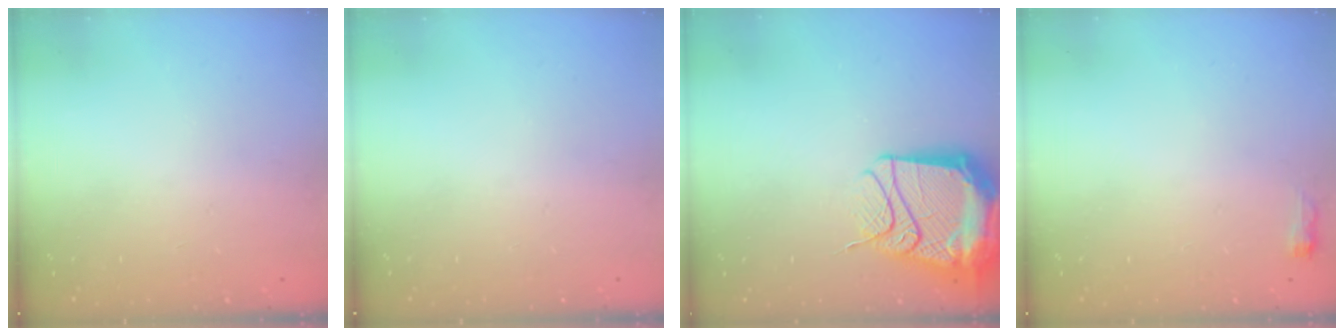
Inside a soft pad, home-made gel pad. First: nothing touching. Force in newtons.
{"total": 0.0}
{"total": 24.0, "press": 20.5, "slide": 12.5}
{"total": 9.8, "press": 2.8, "slide": 9.4}